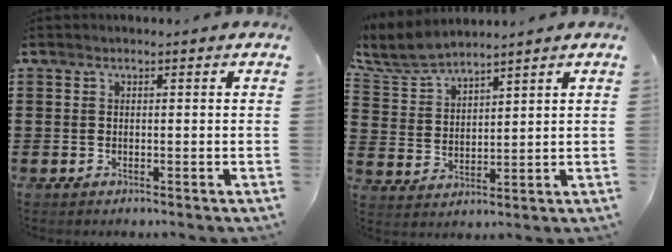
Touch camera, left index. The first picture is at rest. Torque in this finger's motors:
{"motor_torque": [0.03, 0.00, 0.49, 0.08]}